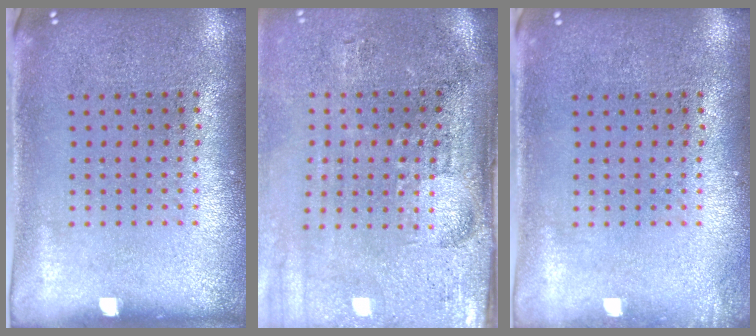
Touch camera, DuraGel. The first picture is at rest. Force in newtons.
{"total": 4.7, "press": 3.9, "slide": 2.6}
{"total": 0.7, "press": 0.7, "slide": 0.1}